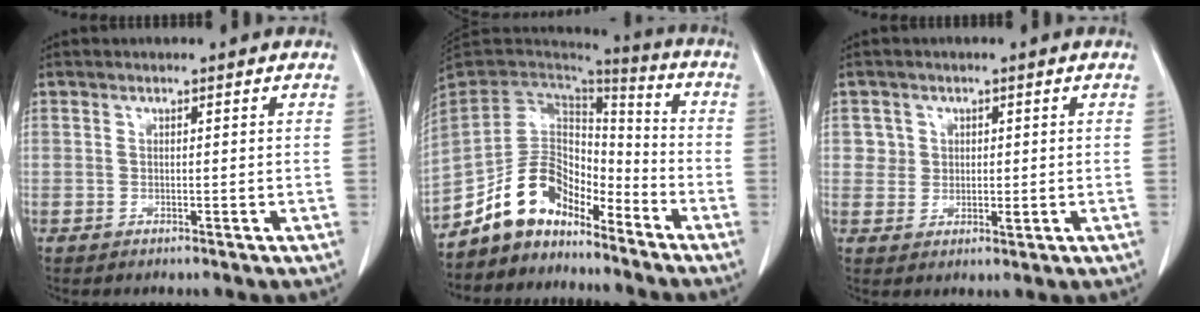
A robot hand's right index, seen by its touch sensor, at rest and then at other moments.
{"total": 11.7, "force": [-9.1, 6.0, 4.3], "torque": [-0.077, 0.050, -0.170]}
{"total": 3.0, "force": [1.1, 2.8, 0.1], "torque": [0.013, -0.003, 0.020]}